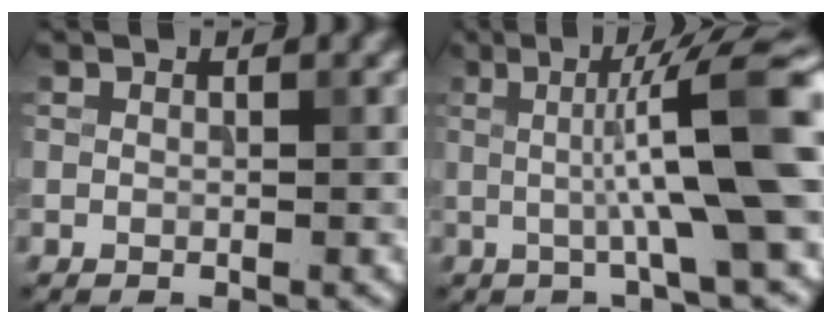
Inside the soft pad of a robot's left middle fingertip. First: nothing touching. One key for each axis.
{"total": 9.7, "fx": 0.4, "fy": 1.5, "fz": 9.6, "tx": -0.125, "ty": 0.004, "tz": 0.003}